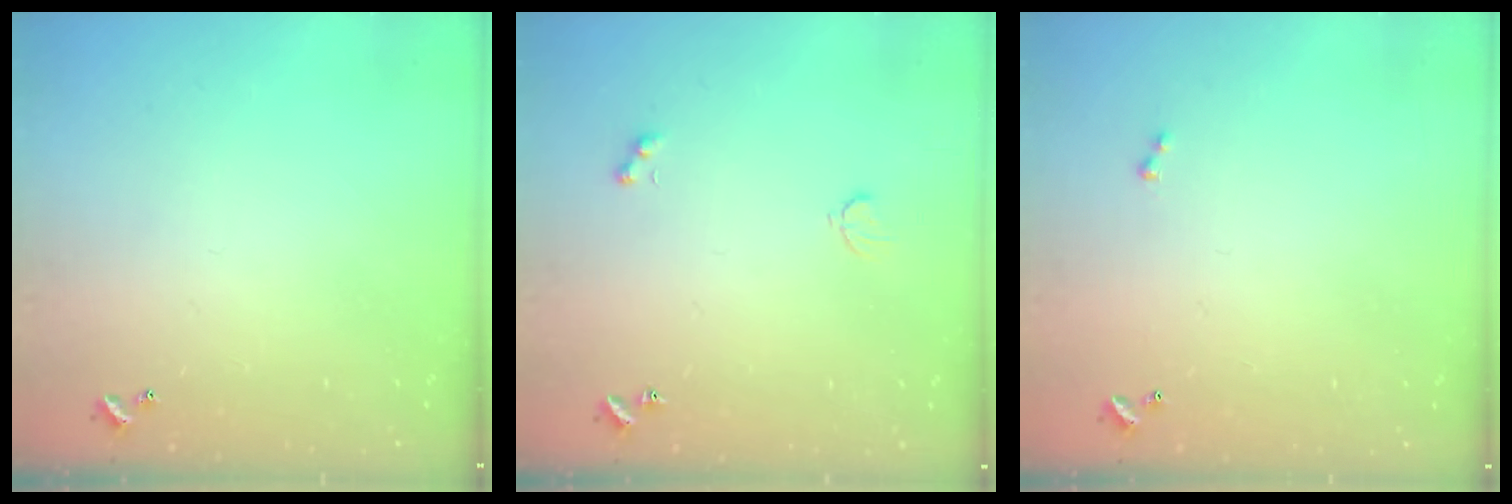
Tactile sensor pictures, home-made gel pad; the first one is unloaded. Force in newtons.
{"total": 2.3, "press": 2.1, "slide": 0.8}
{"total": 0.7, "press": 0.6, "slide": 0.4}